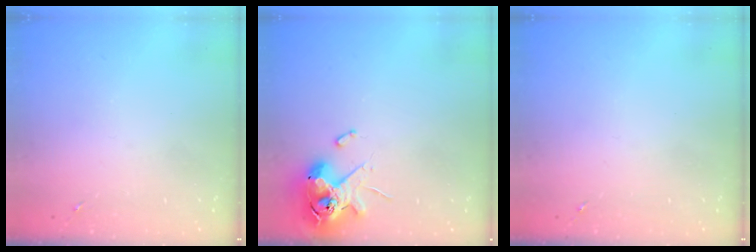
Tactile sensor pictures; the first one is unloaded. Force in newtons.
{"total": 12.1, "press": 11.9, "slide": 1.9}
{"total": 0.0}